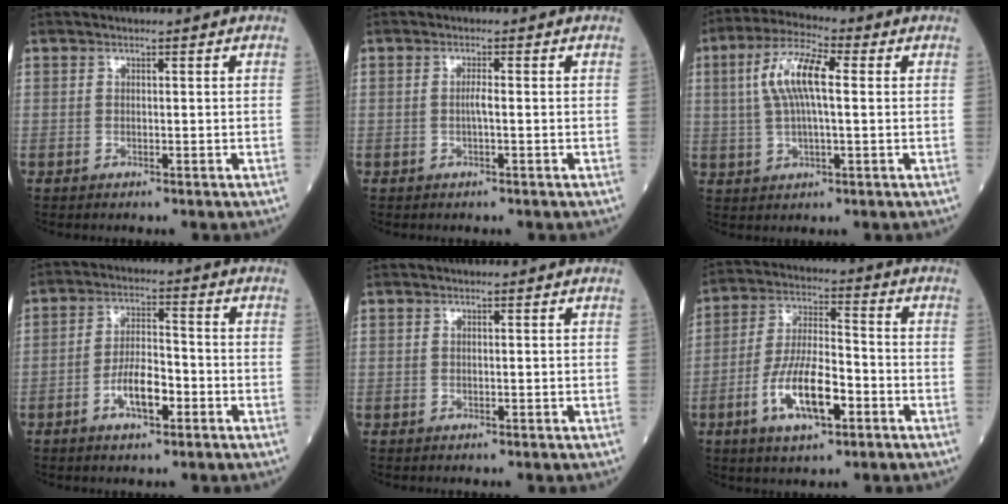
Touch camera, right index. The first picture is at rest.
{"total": 1.3, "force": [-0.2, 0.0, 1.2], "torque": [-0.024, 0.000, -0.004]}
{"total": 9.3, "force": [1.7, 2.4, 8.9], "torque": [-0.183, 0.021, 0.031]}
{"total": 6.7, "force": [-2.8, 2.2, 5.6], "torque": [-0.108, 0.006, -0.052]}
{"total": 0.0}
{"total": 11.3, "force": [-4.4, 3.4, 9.8], "torque": [-0.196, 0.001, -0.080]}